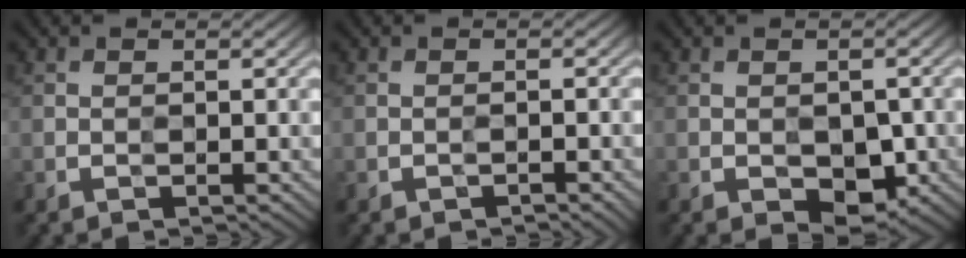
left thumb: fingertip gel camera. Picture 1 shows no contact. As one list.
[{"total": 0.9, "force": [-0.8, -0.3, -0.2], "torque": [0.006, 0.003, -0.012]}, {"total": 3.6, "force": [-1.7, 2.3, 2.1], "torque": [-0.034, -0.006, -0.022]}]